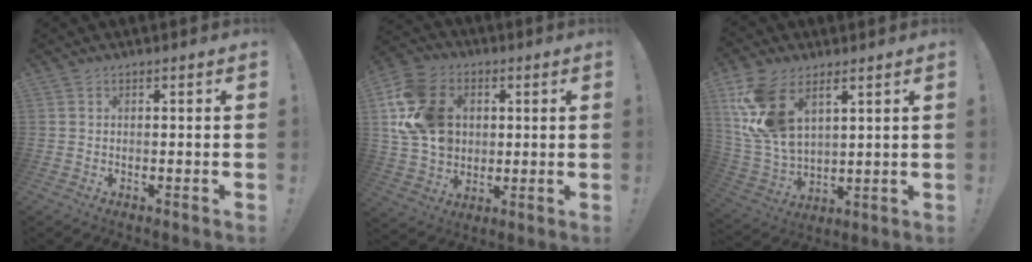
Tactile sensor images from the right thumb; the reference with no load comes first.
{"total": 18.7, "force": [3.9, 14.9, 10.6], "torque": [-0.193, -0.003, 0.080]}
{"total": 14.7, "force": [7.5, 8.5, 9.4], "torque": [-0.196, -0.035, 0.145]}